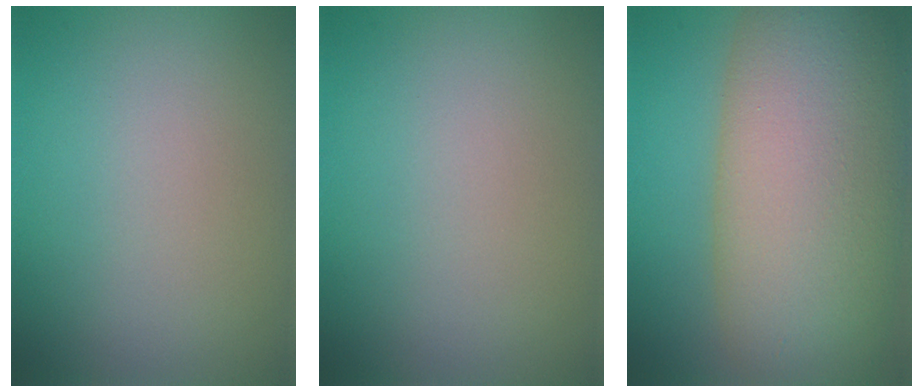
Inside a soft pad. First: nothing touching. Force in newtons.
{"total": 0.0}
{"total": 13.1, "press": 13.1, "slide": 0.5}